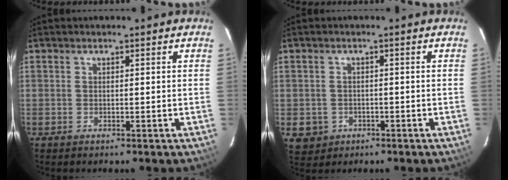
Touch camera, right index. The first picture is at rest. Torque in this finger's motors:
{"motor_torque": [-0.37, 0.01, -0.99, -0.21]}